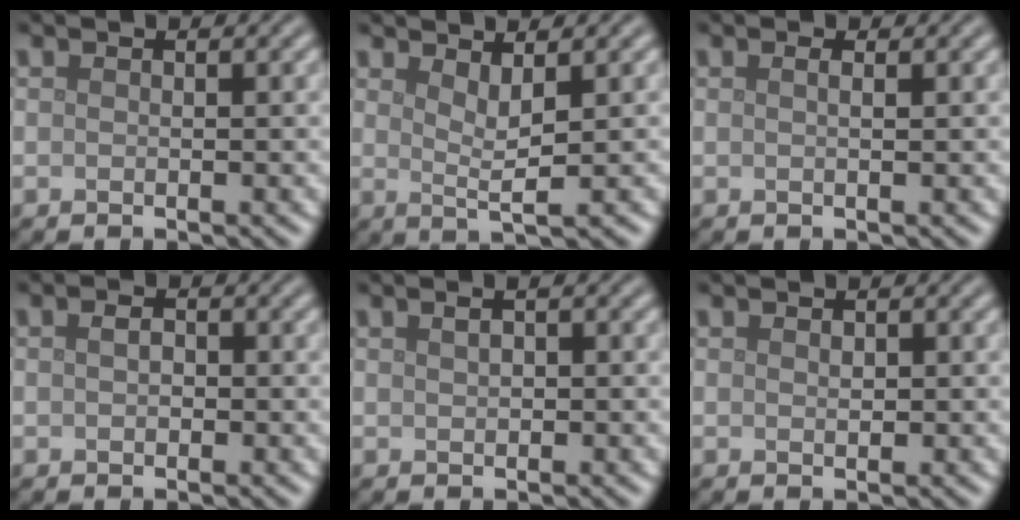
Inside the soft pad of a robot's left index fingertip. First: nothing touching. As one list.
[{"total": 2.4, "force": [1.0, 0.4, 2.2], "torque": [-0.039, -0.008, 0.021]}, {"total": 1.0, "force": [0.4, 0.4, 0.8], "torque": [-0.007, -0.002, -0.001]}, {"total": 2.1, "force": [0.5, 1.5, 1.4], "torque": [-0.013, 0.008, -0.008]}, {"total": 0.9, "force": [0.4, 0.4, 0.8], "torque": [-0.015, 0.001, 0.010]}, {"total": 0.7, "force": [0.2, 0.4, 0.6], "torque": [-0.009, 0.001, 0.004]}]